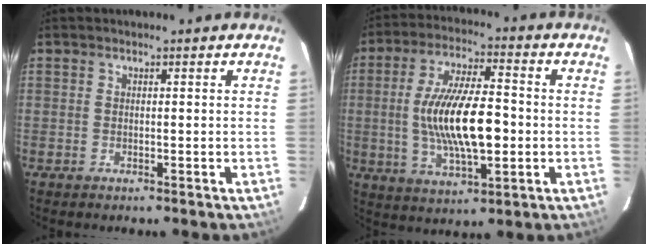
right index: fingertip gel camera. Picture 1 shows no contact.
{"total": 15.4, "force": [-1.3, 5.3, 14.4], "torque": [-0.272, -0.003, -0.019]}